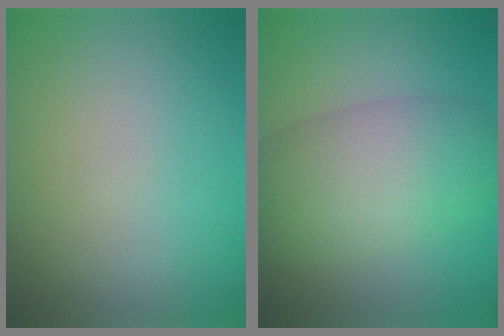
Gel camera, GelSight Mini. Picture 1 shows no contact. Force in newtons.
{"total": 7.3, "press": 7.2, "slide": 0.5}